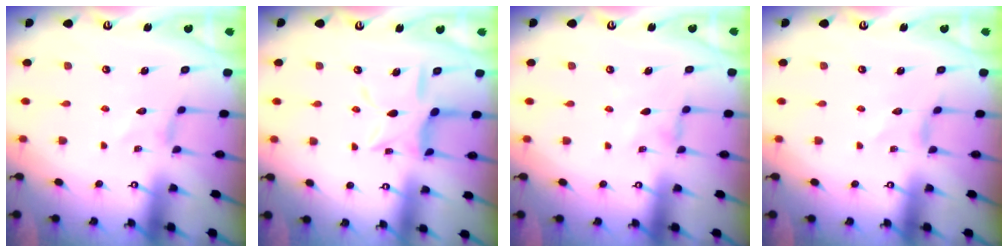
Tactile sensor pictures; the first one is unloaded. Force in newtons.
{"total": 10.9, "press": 10.8, "slide": 0.9}
{"total": 0.0}
{"total": 0.5, "press": 0.5, "slide": 0.1}